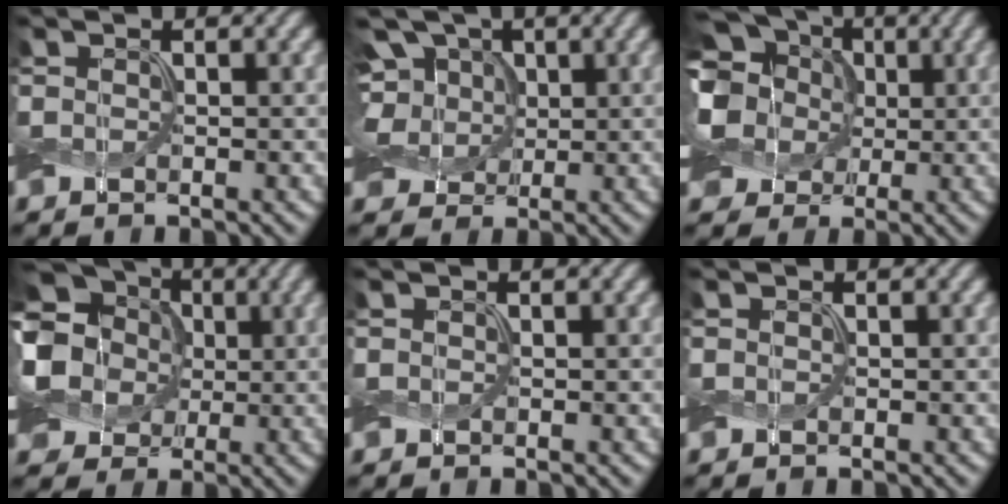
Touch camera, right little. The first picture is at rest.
{"total": 10.2, "force": [3.2, 7.7, 5.9], "torque": [-0.109, 0.033, 0.026]}
{"total": 10.8, "force": [2.2, 9.0, 5.7], "torque": [-0.151, 0.047, 0.003]}
{"total": 14.9, "force": [2.6, 13.0, 6.7], "torque": [-0.189, 0.044, 0.015]}
{"total": 0.0}
{"total": 0.0}